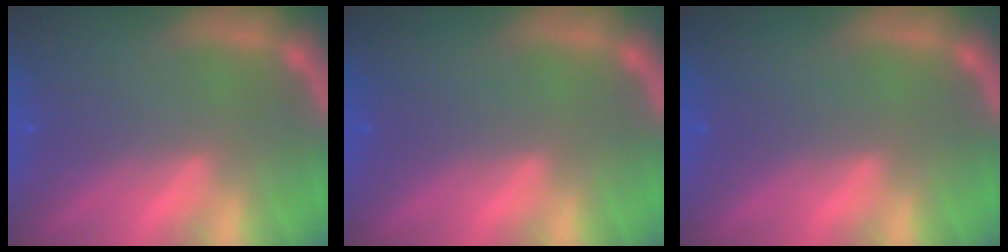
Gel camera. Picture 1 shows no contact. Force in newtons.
{"total": 0.0}
{"total": 0.0}